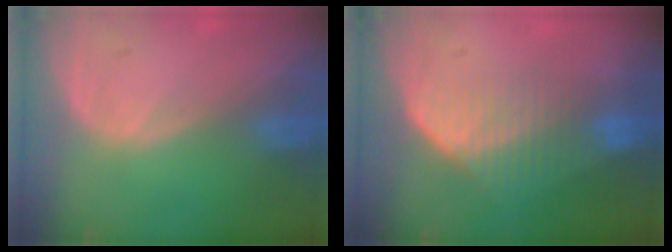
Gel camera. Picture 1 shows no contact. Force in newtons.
{"total": 7.4, "press": 6.4, "slide": 3.8}